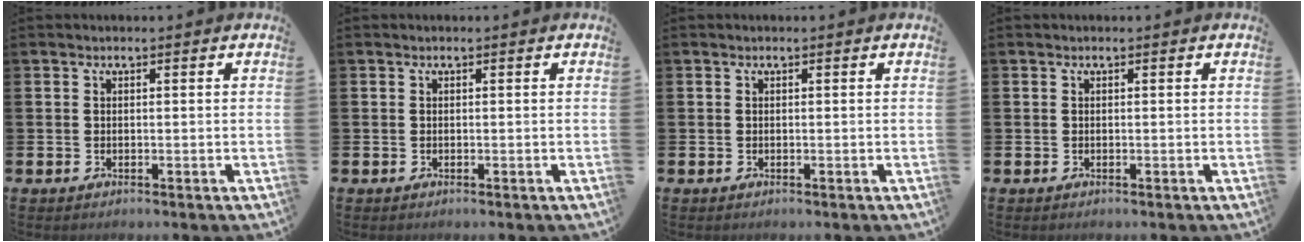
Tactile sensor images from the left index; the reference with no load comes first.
{"total": 0.0}
{"total": 0.0}
{"total": 0.0}